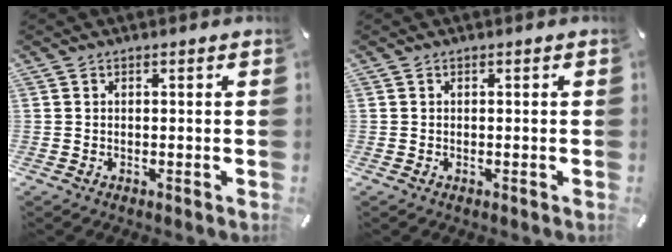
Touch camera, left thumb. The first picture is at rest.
{"total": 0.0}